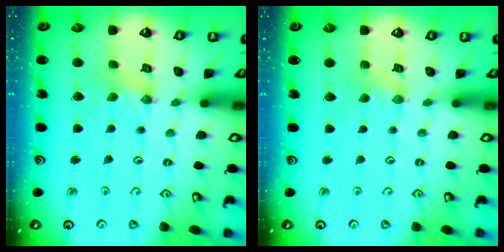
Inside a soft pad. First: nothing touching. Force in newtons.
{"total": 2.8, "press": 2.7, "slide": 0.5}